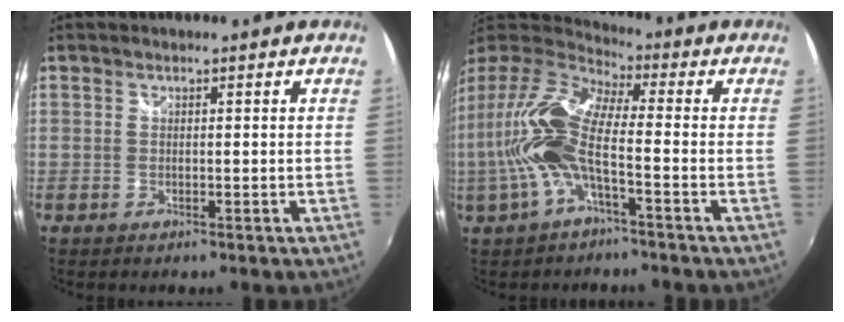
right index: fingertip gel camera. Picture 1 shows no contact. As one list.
[{"total": 14.8, "force": [-2.5, 4.5, 13.9], "torque": [-0.279, 0.002, -0.049]}]